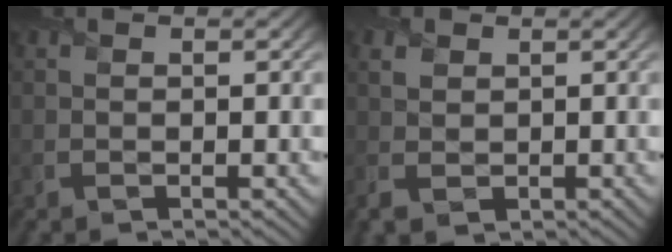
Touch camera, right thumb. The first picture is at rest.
{"total": 2.9, "force": [0.5, 2.1, 1.9], "torque": [-0.053, 0.001, 0.010]}